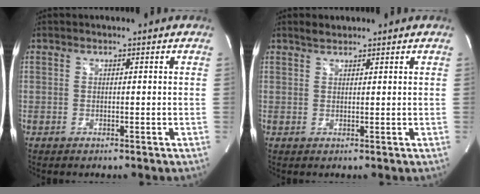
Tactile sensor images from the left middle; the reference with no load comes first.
{"total": 1.6, "force": [1.5, 0.6, 0.5], "torque": [-0.015, 0.008, 0.027]}